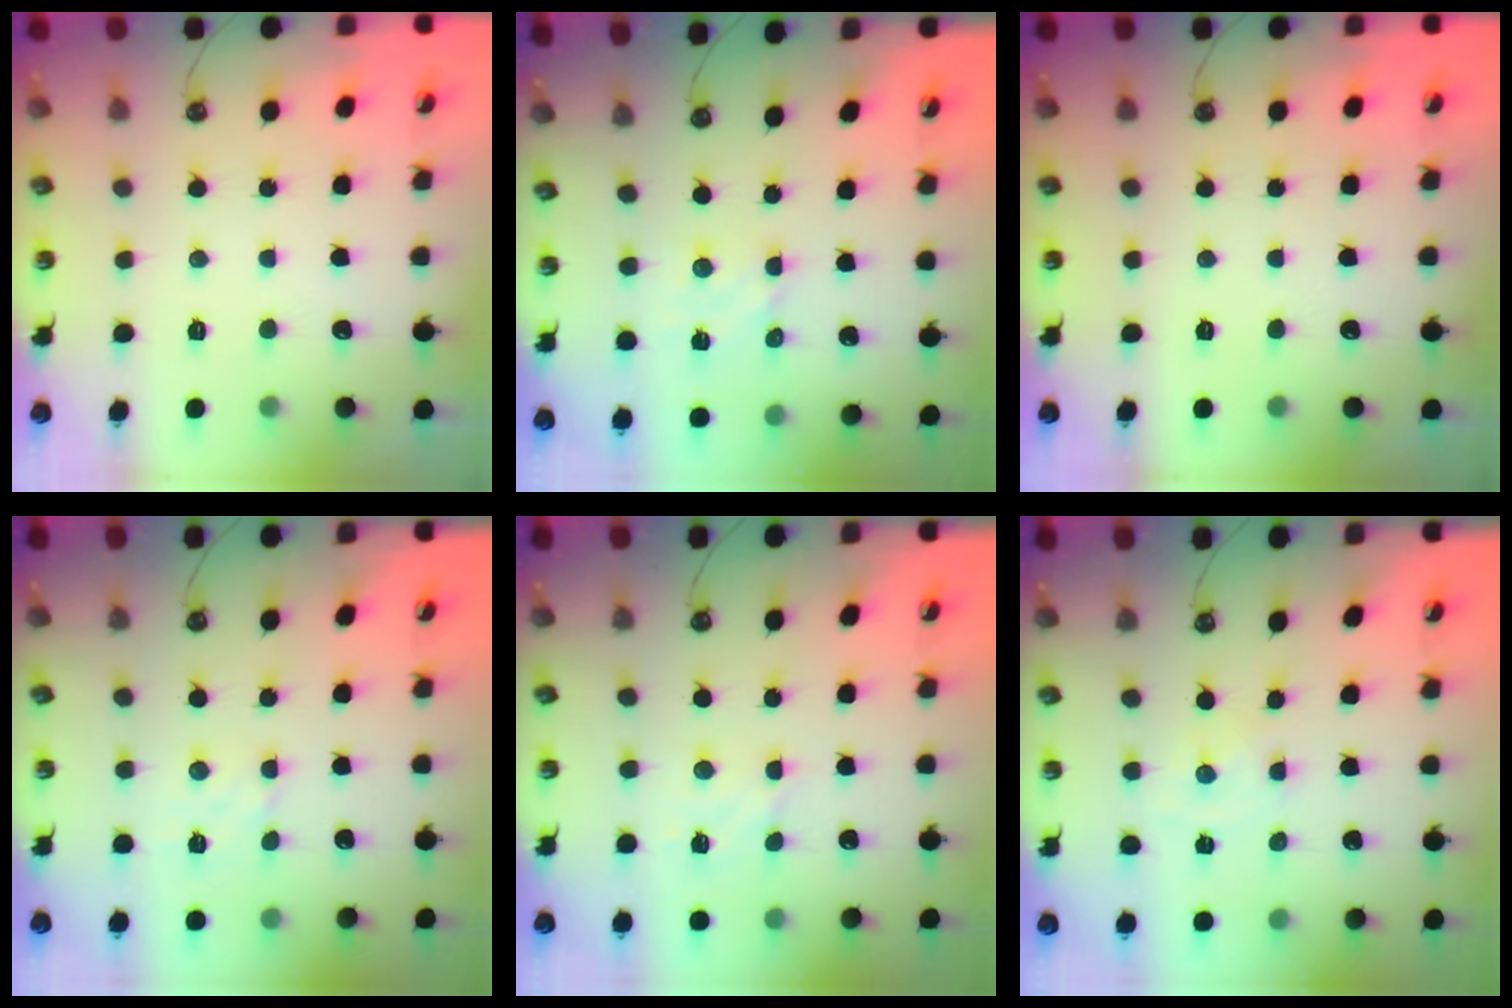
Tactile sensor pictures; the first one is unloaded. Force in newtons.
{"total": 2.8, "press": 2.8, "slide": 0.4}
{"total": 0.0}
{"total": 2.1, "press": 2.1, "slide": 0.5}
{"total": 3.9, "press": 3.9, "slide": 0.5}
{"total": 0.0}